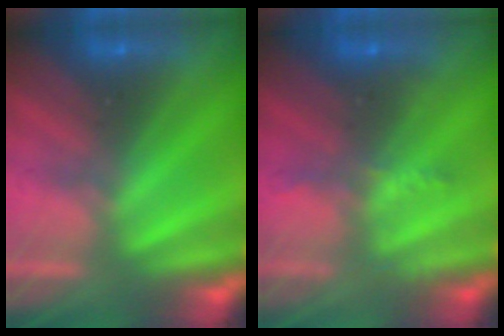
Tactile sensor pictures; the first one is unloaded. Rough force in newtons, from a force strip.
{"total": 2.3}